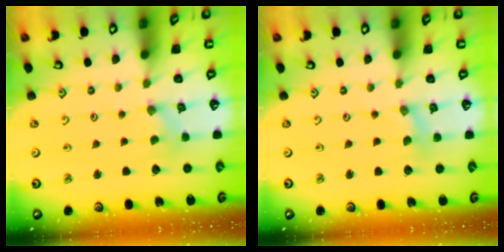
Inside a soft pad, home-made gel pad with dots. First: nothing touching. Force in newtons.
{"total": 1.4, "press": 1.4, "slide": 0.3}